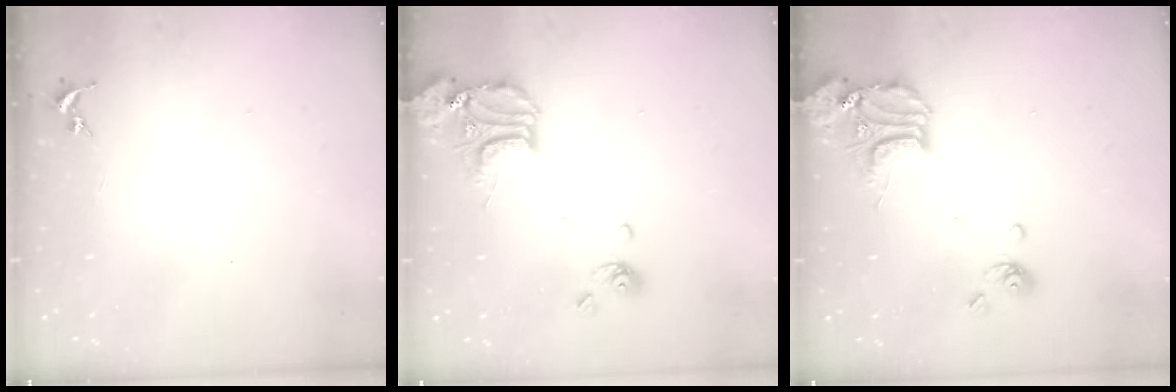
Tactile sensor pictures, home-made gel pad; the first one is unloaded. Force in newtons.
{"total": 14.9, "press": 14.7, "slide": 2.2}
{"total": 14.9, "press": 14.7, "slide": 2.2}